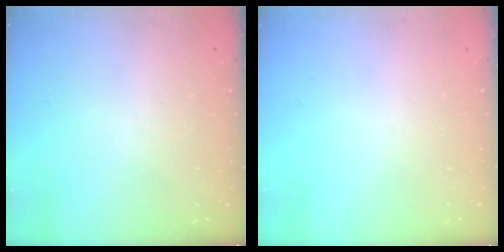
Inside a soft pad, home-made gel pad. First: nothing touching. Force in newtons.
{"total": 0.0}